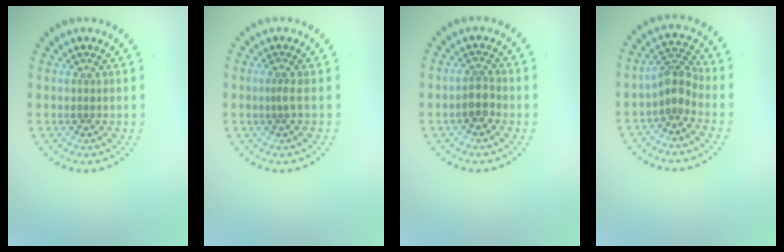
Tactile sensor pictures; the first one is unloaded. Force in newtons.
{"total": 0.5, "press": 0.3, "slide": 0.4}
{"total": 1.9, "press": 1.7, "slide": 0.9}
{"total": 2.5, "press": 1.9, "slide": 1.6}